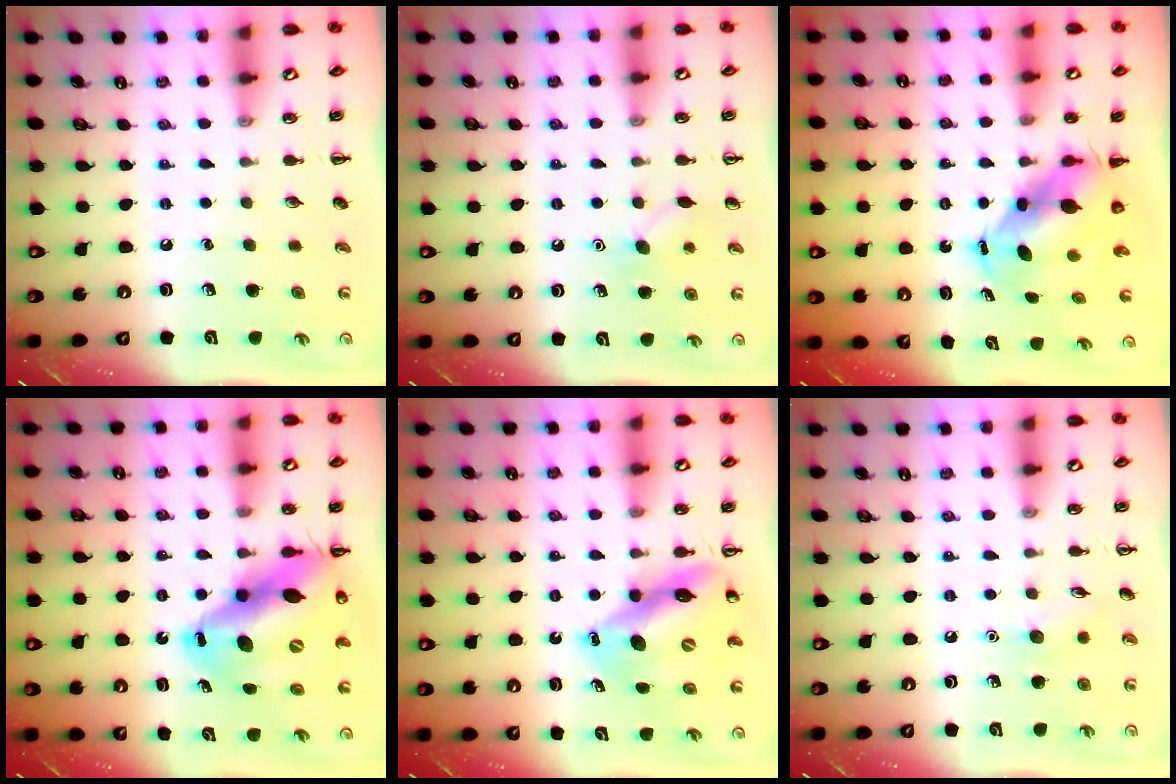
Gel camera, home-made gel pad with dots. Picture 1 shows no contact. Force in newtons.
{"total": 6.5, "press": 6.3, "slide": 1.7}
{"total": 7.4, "press": 7.1, "slide": 1.9}
{"total": 19.4, "press": 18.5, "slide": 5.6}
{"total": 13.7, "press": 13.1, "slide": 4.2}
{"total": 6.4, "press": 6.2, "slide": 1.6}